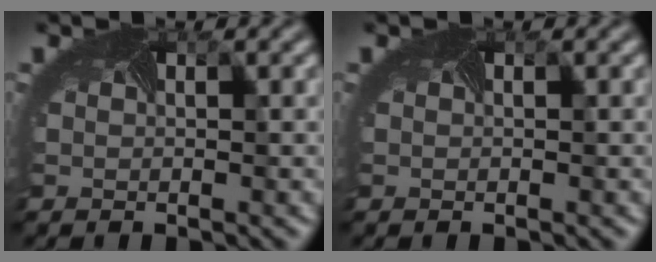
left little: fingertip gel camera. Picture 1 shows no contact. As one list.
[{"total": 0.0}]